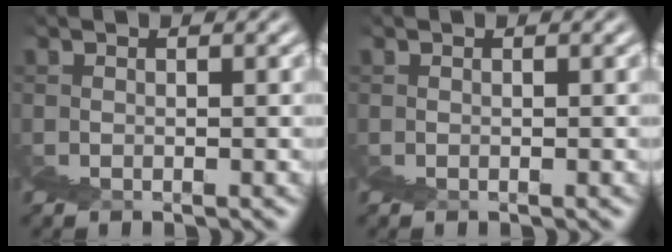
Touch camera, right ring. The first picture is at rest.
{"total": 0.0}